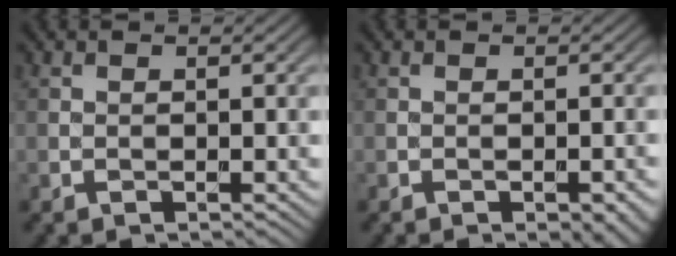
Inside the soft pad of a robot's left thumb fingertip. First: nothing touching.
{"total": 2.5, "force": [-1.5, 0.7, 1.9], "torque": [-0.023, 0.002, -0.017]}